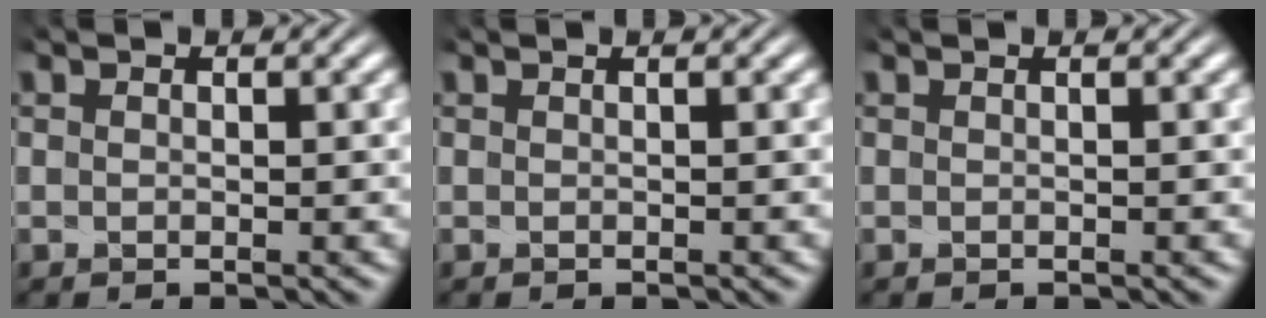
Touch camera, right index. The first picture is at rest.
{"total": 0.6, "force": [0.0, -0.5, -0.4], "torque": [0.013, 0.010, -0.008]}
{"total": 0.0}